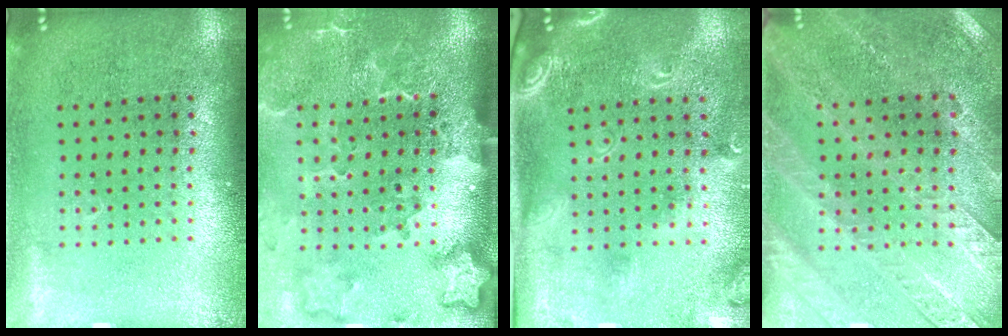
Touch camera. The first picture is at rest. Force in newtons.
{"total": 3.1, "press": 2.4, "slide": 2.0}
{"total": 2.4, "press": 1.8, "slide": 1.6}
{"total": 2.9, "press": 2.7, "slide": 1.1}